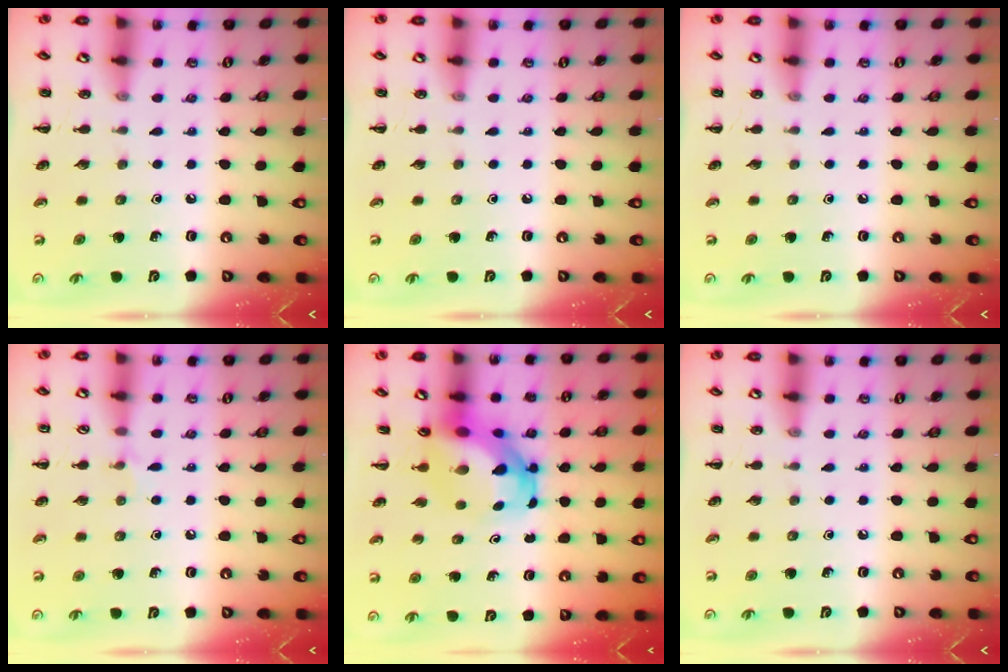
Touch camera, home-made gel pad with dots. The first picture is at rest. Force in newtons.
{"total": 0.0}
{"total": 0.0}
{"total": 4.4, "press": 4.1, "slide": 1.7}
{"total": 6.3, "press": 6.2, "slide": 1.4}
{"total": 0.0}